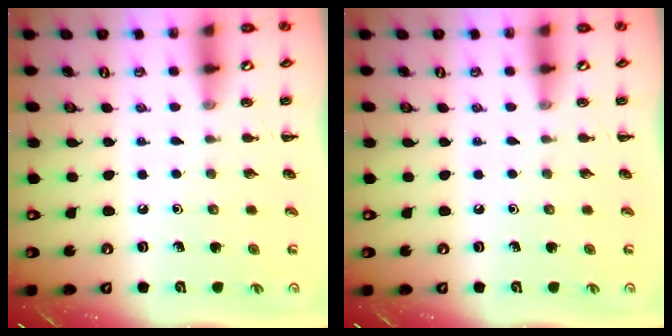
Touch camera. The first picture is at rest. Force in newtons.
{"total": 0.0}